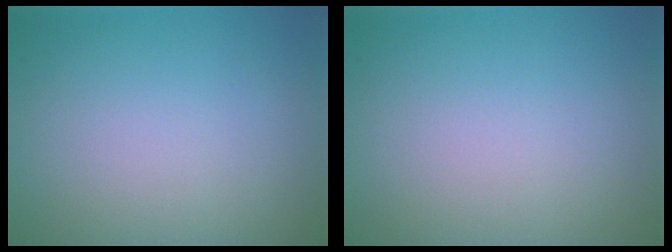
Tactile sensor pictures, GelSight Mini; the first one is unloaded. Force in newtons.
{"total": 0.0}